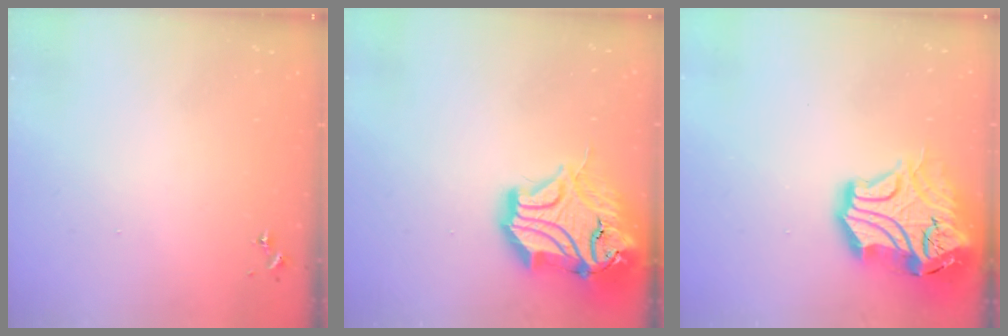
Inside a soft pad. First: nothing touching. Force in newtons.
{"total": 21.9, "press": 21.7, "slide": 2.9}
{"total": 19.5, "press": 19.3, "slide": 2.9}